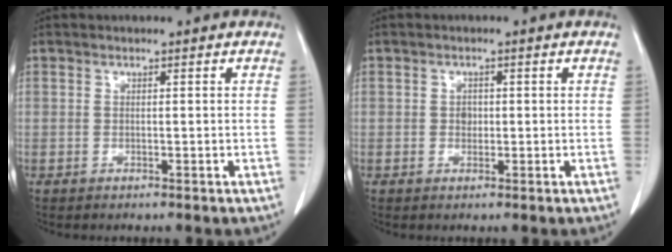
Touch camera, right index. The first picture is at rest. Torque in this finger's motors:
{"motor_torque": [0.27, -0.32, 0.11, 0.02]}